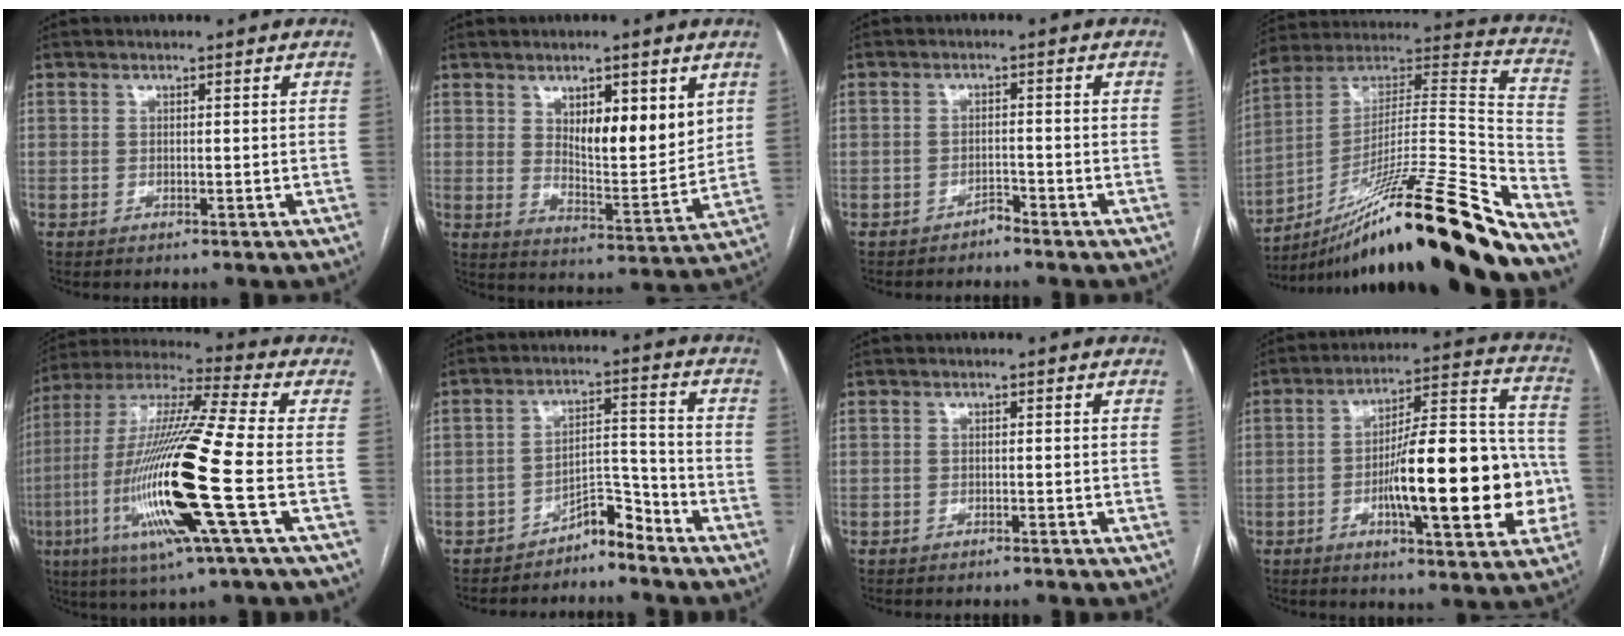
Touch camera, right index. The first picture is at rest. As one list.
[{"total": 10.3, "force": [4.2, 3.0, 9.0], "torque": [-0.139, -0.013, 0.073]}, {"total": 1.6, "force": [-1.6, 0.0, 0.1], "torque": [0.006, 0.001, -0.026]}, {"total": 29.1, "force": [-20.5, 0.2, 20.6], "torque": [-0.267, 0.010, -0.350]}, {"total": 21.5, "force": [-5.7, 0.4, 20.7], "torque": [-0.438, -0.025, -0.114]}, {"total": 4.8, "force": [-4.6, 0.9, 1.2], "torque": [-0.005, 0.025, -0.077]}, {"total": 1.6, "force": [-1.5, -0.3, 0.5], "torque": [-0.010, 0.000, -0.021]}, {"total": 20.4, "force": [-4.5, 4.4, 19.4], "torque": [-0.261, 0.027, -0.062]}]